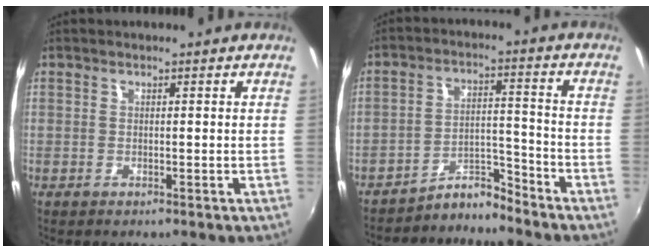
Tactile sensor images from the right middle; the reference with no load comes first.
{"total": 5.6, "force": [-5.6, -0.1, -0.1], "torque": [0.001, 0.028, -0.104]}